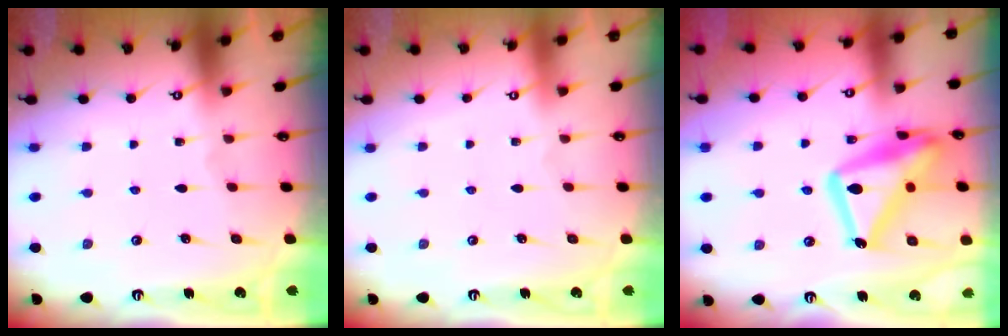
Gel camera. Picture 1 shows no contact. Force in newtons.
{"total": 3.9, "press": 3.9, "slide": 0.1}
{"total": 20.4, "press": 20.4, "slide": 1.4}